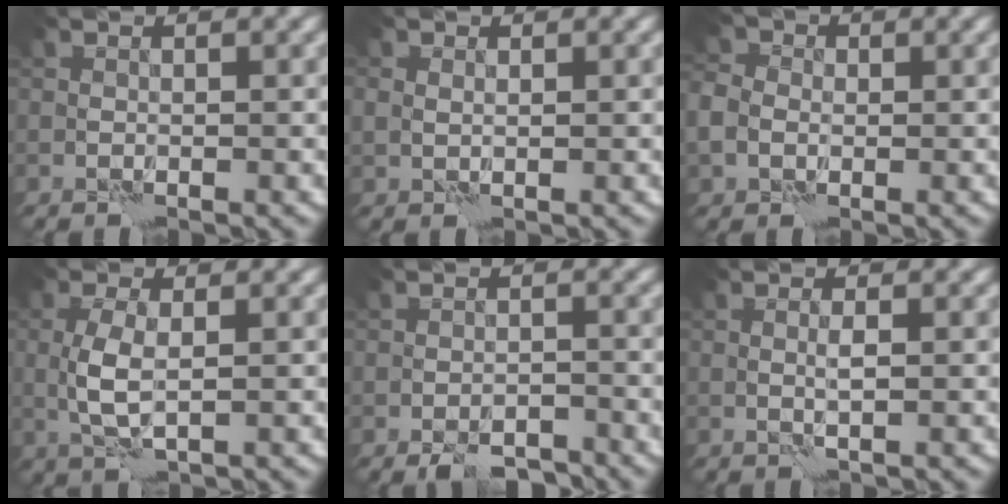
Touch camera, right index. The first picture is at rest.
{"total": 1.2, "force": [0.7, 0.8, 0.6], "torque": [-0.009, -0.001, 0.012]}
{"total": 4.0, "force": [-0.4, 3.4, 2.0], "torque": [-0.045, 0.003, -0.021]}
{"total": 2.9, "force": [0.2, 1.0, 2.7], "torque": [-0.064, -0.003, 0.006]}
{"total": 3.6, "force": [-3.0, 1.2, 1.6], "torque": [-0.018, -0.004, -0.047]}
{"total": 0.9, "force": [0.4, -0.2, 0.7], "torque": [-0.014, -0.002, 0.008]}